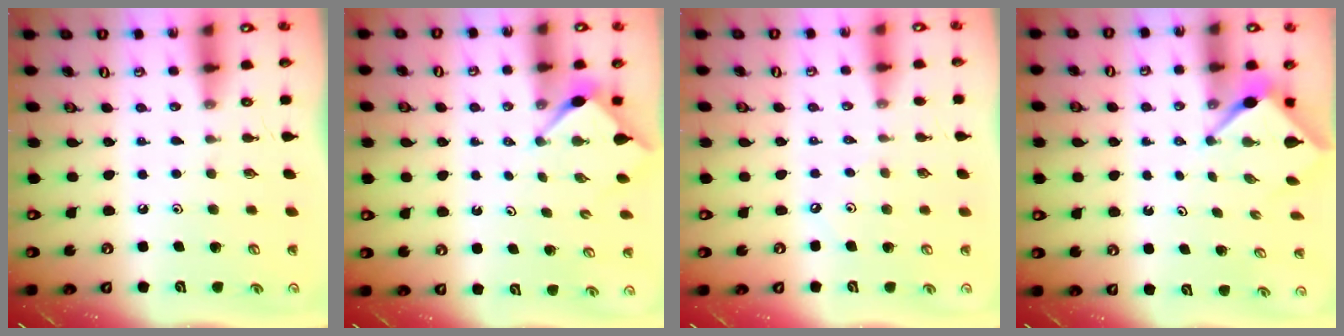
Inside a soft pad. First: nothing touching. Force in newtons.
{"total": 2.6, "press": 2.6, "slide": 0.3}
{"total": 1.9, "press": 1.9, "slide": 0.4}
{"total": 2.7, "press": 2.7, "slide": 0.1}